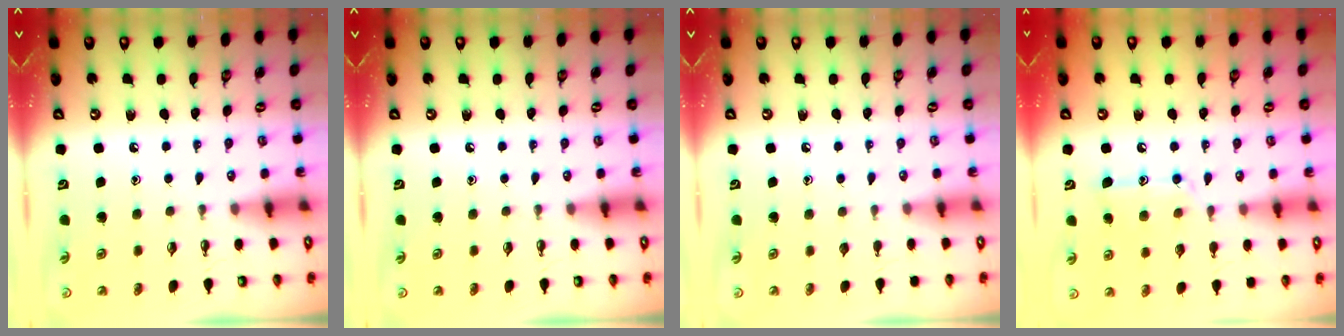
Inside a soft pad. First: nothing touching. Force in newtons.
{"total": 0.0}
{"total": 0.0}
{"total": 11.0, "press": 10.9, "slide": 0.7}